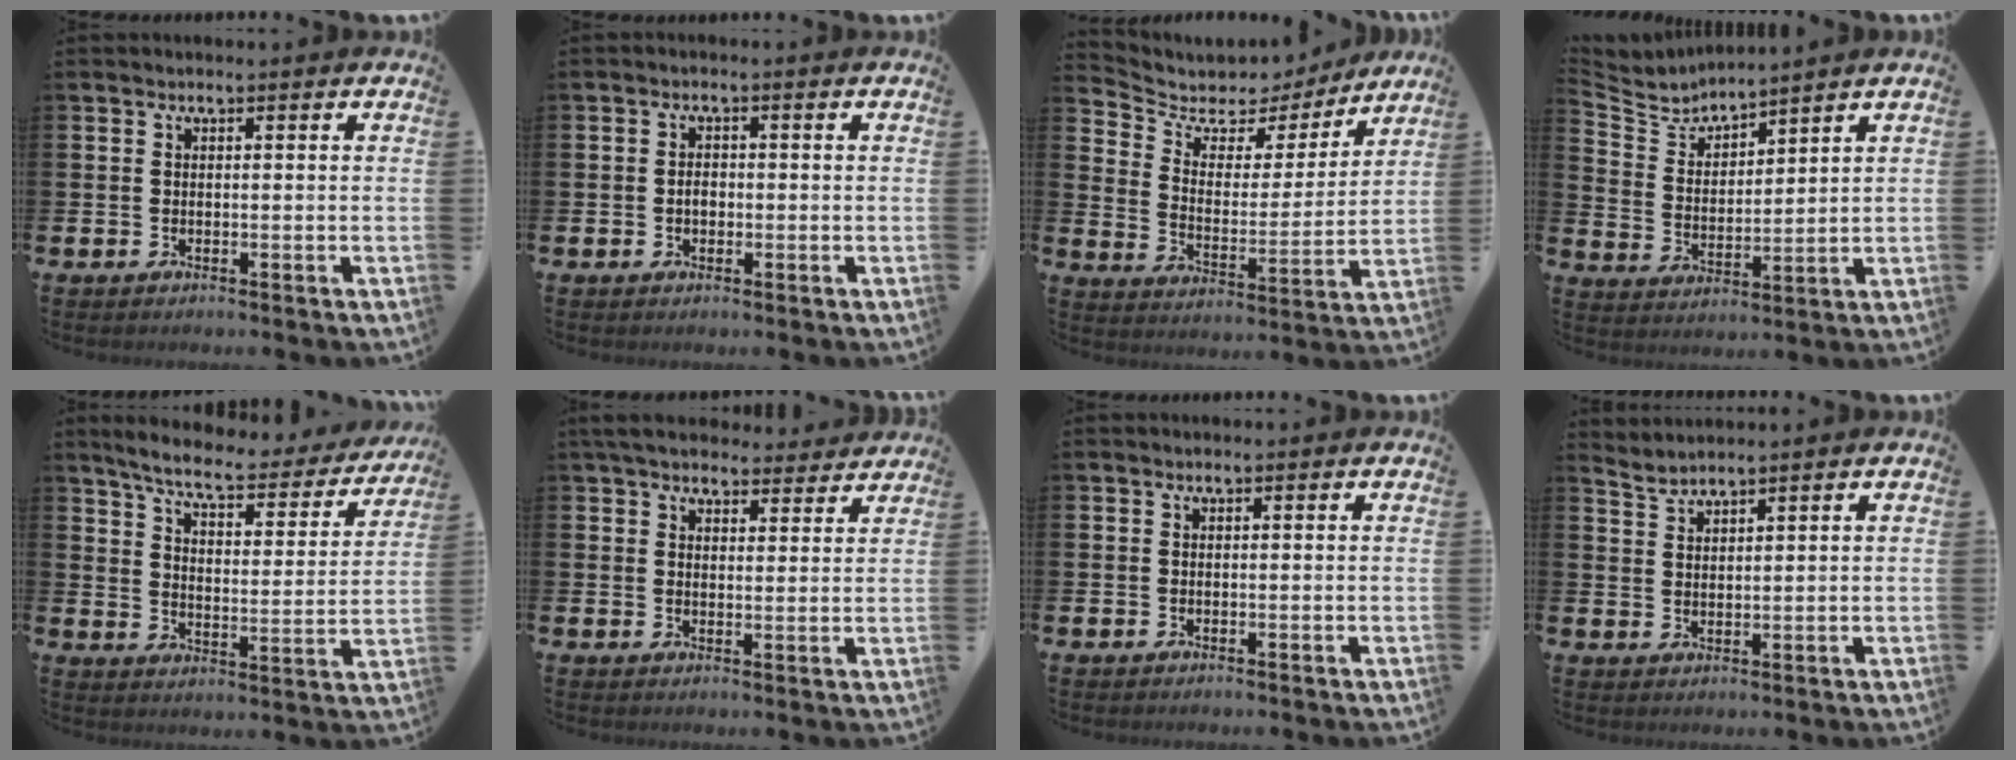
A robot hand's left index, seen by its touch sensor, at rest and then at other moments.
{"total": 1.7, "force": [-0.2, 1.2, 1.1], "torque": [-0.013, 0.003, -0.007]}
{"total": 6.6, "force": [5.8, 3.0, 1.0], "torque": [-0.053, -0.045, 0.096]}
{"total": 4.5, "force": [4.5, 0.4, 0.0], "torque": [-0.028, -0.034, 0.077]}
{"total": 7.0, "force": [6.3, 1.2, 2.9], "torque": [-0.081, -0.043, 0.104]}
{"total": 5.4, "force": [5.1, 1.4, 1.1], "torque": [-0.035, -0.022, 0.094]}
{"total": 0.0}
{"total": 2.3, "force": [2.3, -0.2, -0.3], "torque": [-0.005, -0.007, 0.044]}